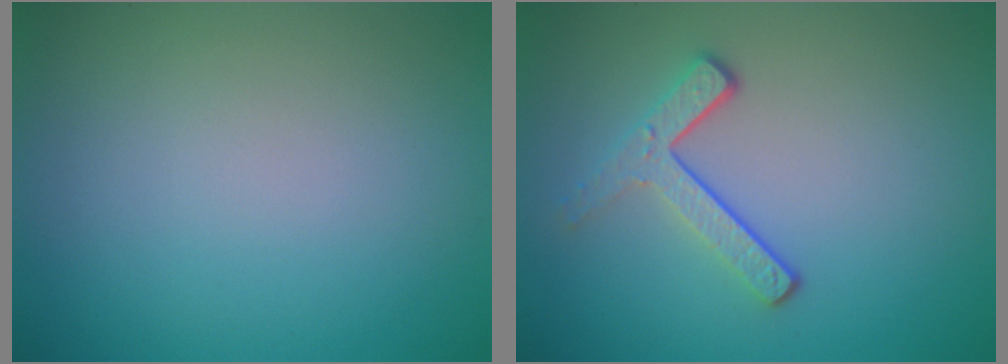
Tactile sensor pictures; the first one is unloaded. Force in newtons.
{"total": 3.0, "press": 2.2, "slide": 2.0}